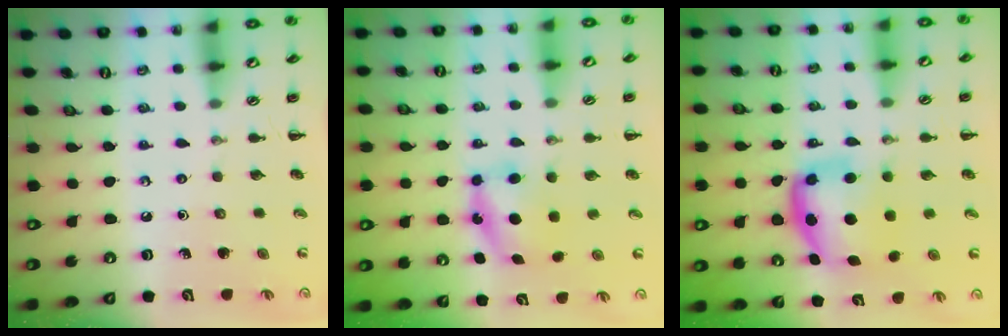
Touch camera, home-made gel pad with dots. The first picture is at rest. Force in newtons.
{"total": 5.2, "press": 5.2, "slide": 0.8}
{"total": 6.7, "press": 6.6, "slide": 1.1}